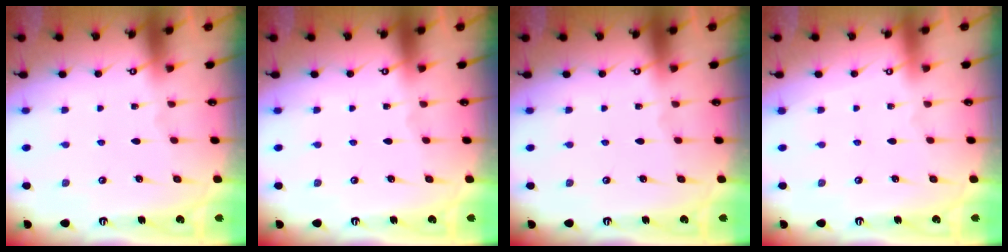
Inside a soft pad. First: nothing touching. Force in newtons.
{"total": 0.0}
{"total": 0.0}
{"total": 3.9, "press": 3.9, "slide": 0.1}